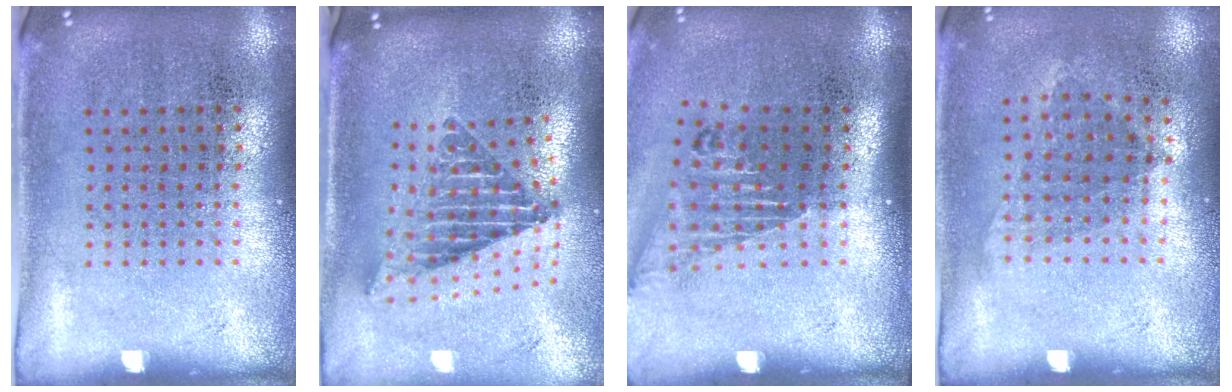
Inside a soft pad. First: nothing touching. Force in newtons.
{"total": 2.3, "press": 1.5, "slide": 1.7}
{"total": 1.6, "press": 1.3, "slide": 0.9}
{"total": 0.9, "press": 0.7, "slide": 0.6}